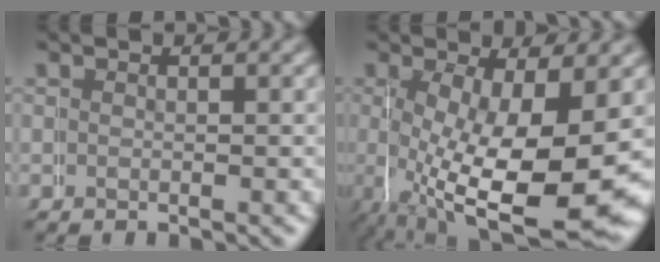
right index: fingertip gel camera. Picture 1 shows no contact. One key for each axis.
{"total": 13.4, "fx": -1.7, "fy": 6.2, "fz": 11.7, "tx": -0.222, "ty": -0.055, "tz": 0.008}